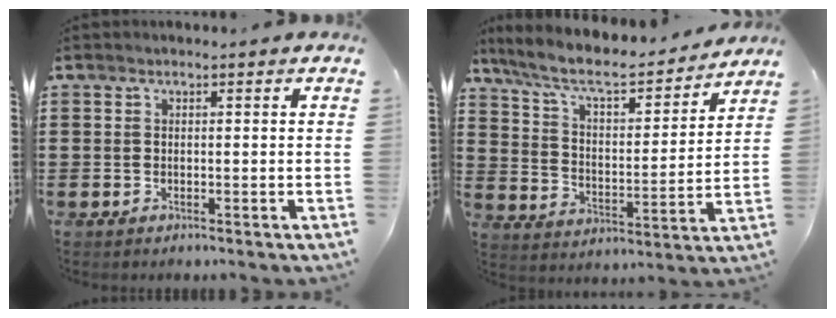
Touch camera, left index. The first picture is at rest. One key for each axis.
{"total": 7.8, "fx": 6.7, "fy": 1.6, "fz": 3.6, "tx": -0.099, "ty": -0.042, "tz": 0.112}